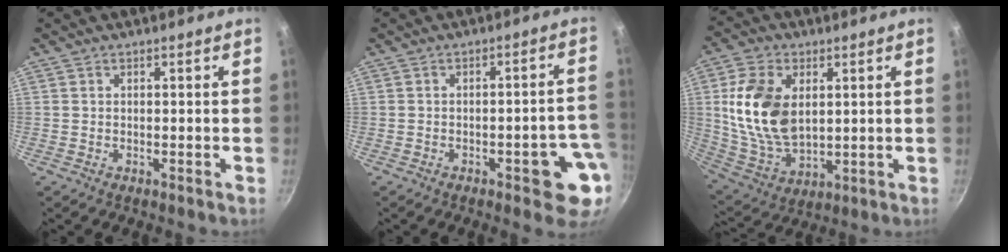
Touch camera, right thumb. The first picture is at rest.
{"total": 8.7, "force": [-3.0, 3.1, 7.6], "torque": [-0.062, 0.026, -0.031]}
{"total": 16.4, "force": [2.9, 10.5, 12.2], "torque": [-0.218, -0.017, 0.068]}